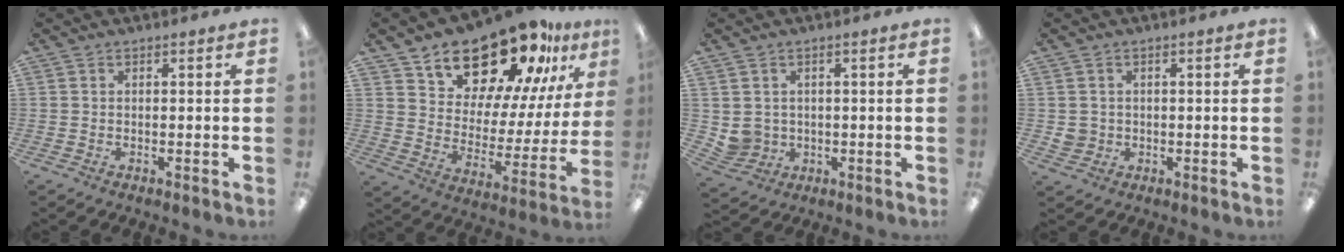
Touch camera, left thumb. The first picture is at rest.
{"total": 20.0, "force": [16.9, 8.1, 7.1], "torque": [-0.107, -0.134, 0.292]}
{"total": 3.8, "force": [0.9, 3.7, 0.3], "torque": [-0.017, 0.003, 0.021]}
{"total": 2.8, "force": [0.2, 2.7, 0.5], "torque": [-0.011, 0.004, 0.003]}